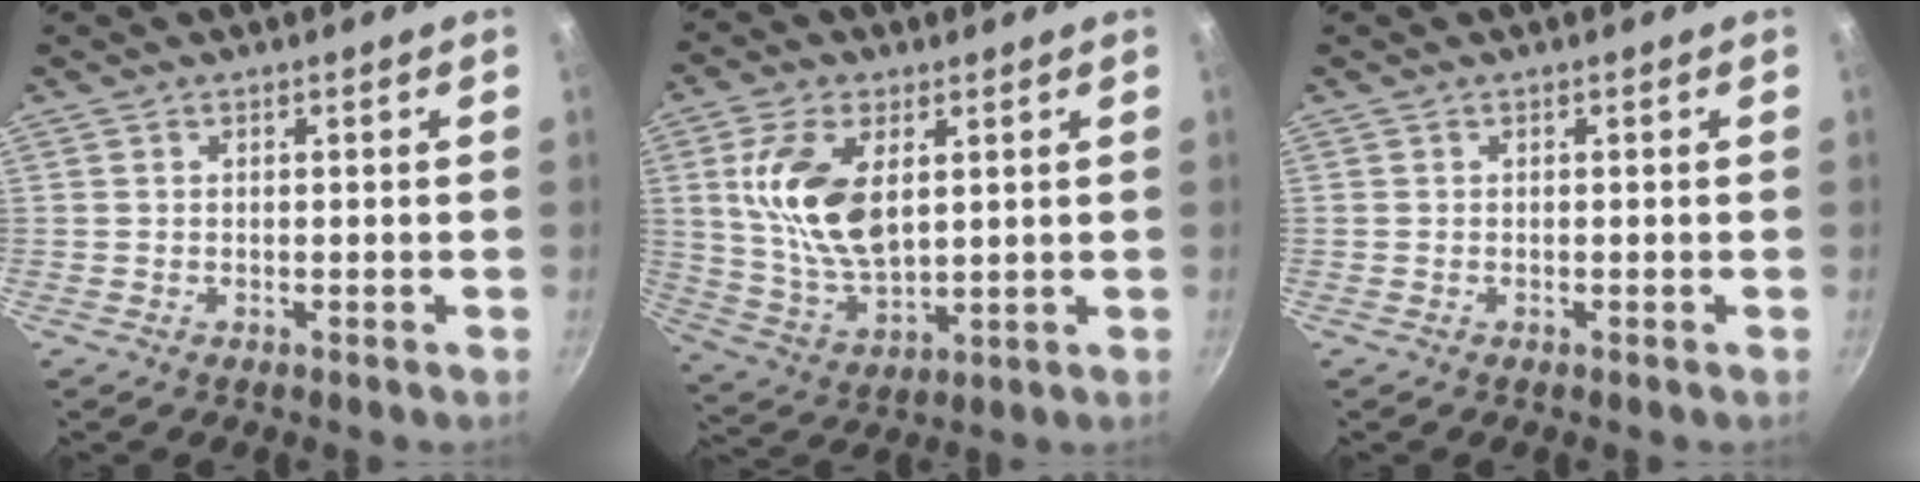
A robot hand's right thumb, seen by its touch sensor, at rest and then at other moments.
{"total": 14.1, "force": [3.4, 7.6, 11.4], "torque": [-0.209, -0.019, 0.074]}
{"total": 0.0}